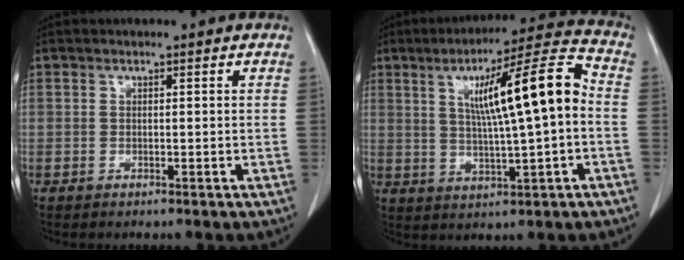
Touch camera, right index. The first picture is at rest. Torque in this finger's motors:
{"motor_torque": [0.66, 0.18, 0.65, 0.21]}